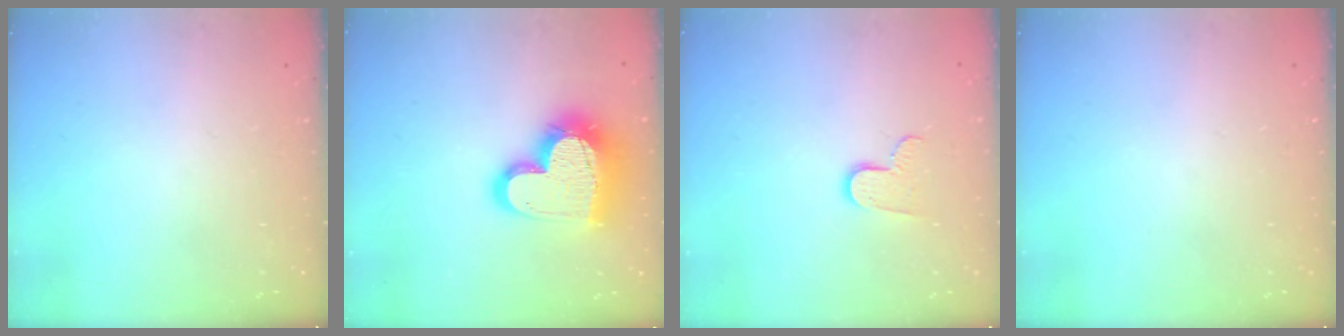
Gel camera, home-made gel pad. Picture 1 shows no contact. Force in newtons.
{"total": 20.6, "press": 20.6, "slide": 1.5}
{"total": 7.2, "press": 7.2, "slide": 0.4}
{"total": 0.0}